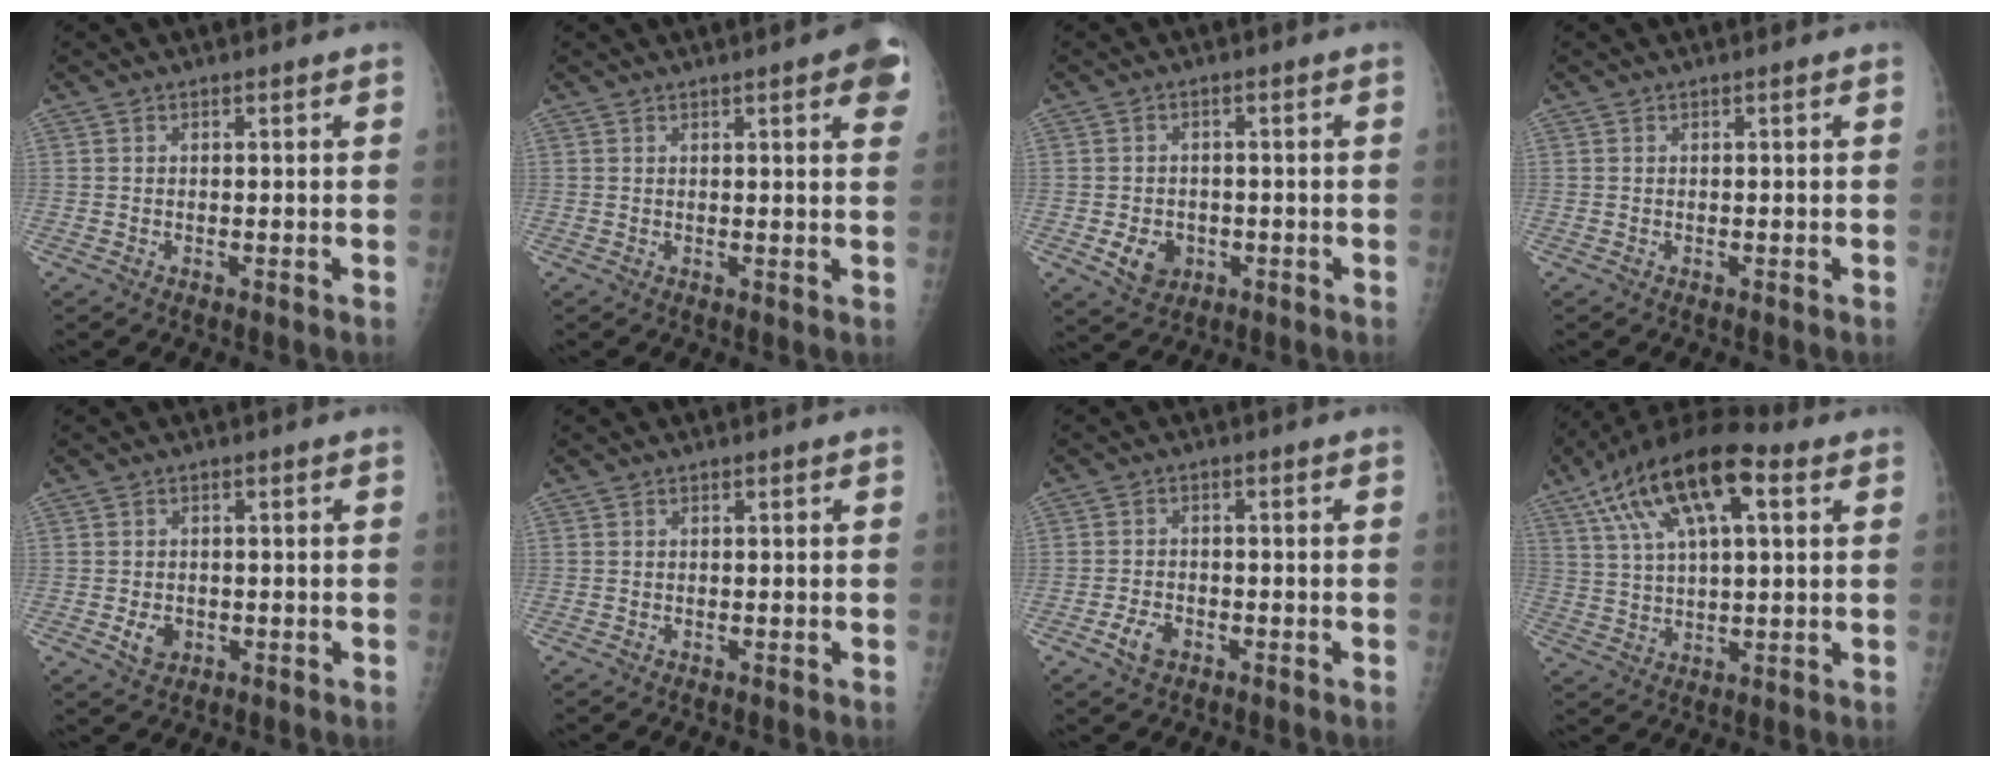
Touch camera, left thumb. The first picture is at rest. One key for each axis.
{"total": 11.3, "fx": 6.0, "fy": 1.9, "fz": 9.4, "tx": -0.092, "ty": -0.014, "tz": 0.060}
{"total": 5.4, "fx": -1.5, "fy": 4.4, "fz": 2.8, "tx": -0.029, "ty": 0.003, "tz": -0.015}
{"total": 0.0}
{"total": 3.4, "fx": -0.8, "fy": 2.7, "fz": 2.0, "tx": -0.023, "ty": 0.001, "tz": -0.006}
{"total": 0.0}
{"total": 3.8, "fx": -1.9, "fy": 2.5, "fz": 2.2, "tx": -0.035, "ty": 0.009, "tz": -0.033}
{"total": 18.3, "fx": 8.0, "fy": 7.5, "fz": 14.6, "tx": -0.261, "ty": 0.011, "tz": 0.140}